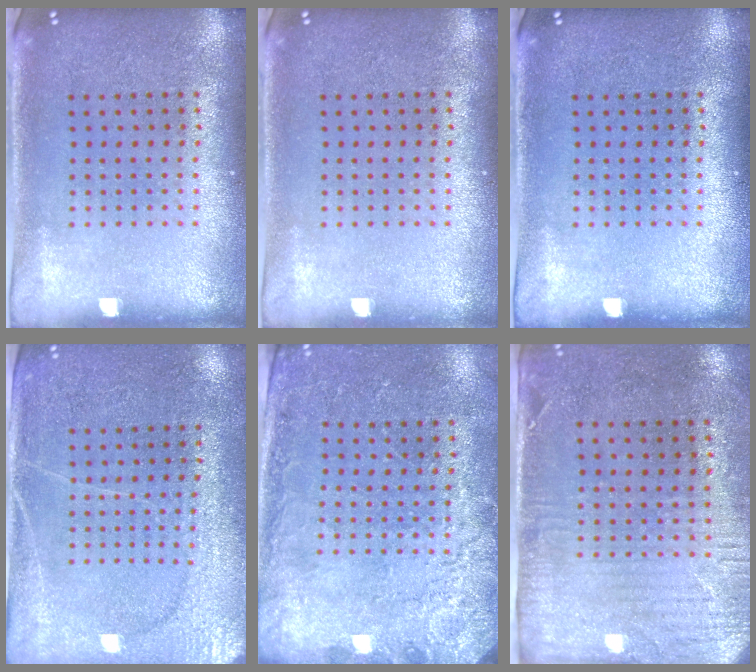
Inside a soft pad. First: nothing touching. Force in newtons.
{"total": 0.0}
{"total": 0.0}
{"total": 2.9, "press": 2.7, "slide": 1.1}
{"total": 2.5, "press": 2.4, "slide": 0.8}
{"total": 2.9, "press": 2.4, "slide": 1.7}